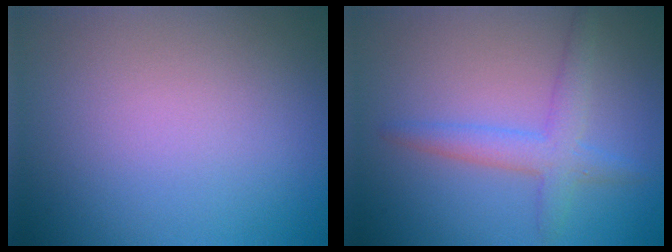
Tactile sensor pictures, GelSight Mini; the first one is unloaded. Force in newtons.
{"total": 2.6, "press": 2.6, "slide": 0.2}